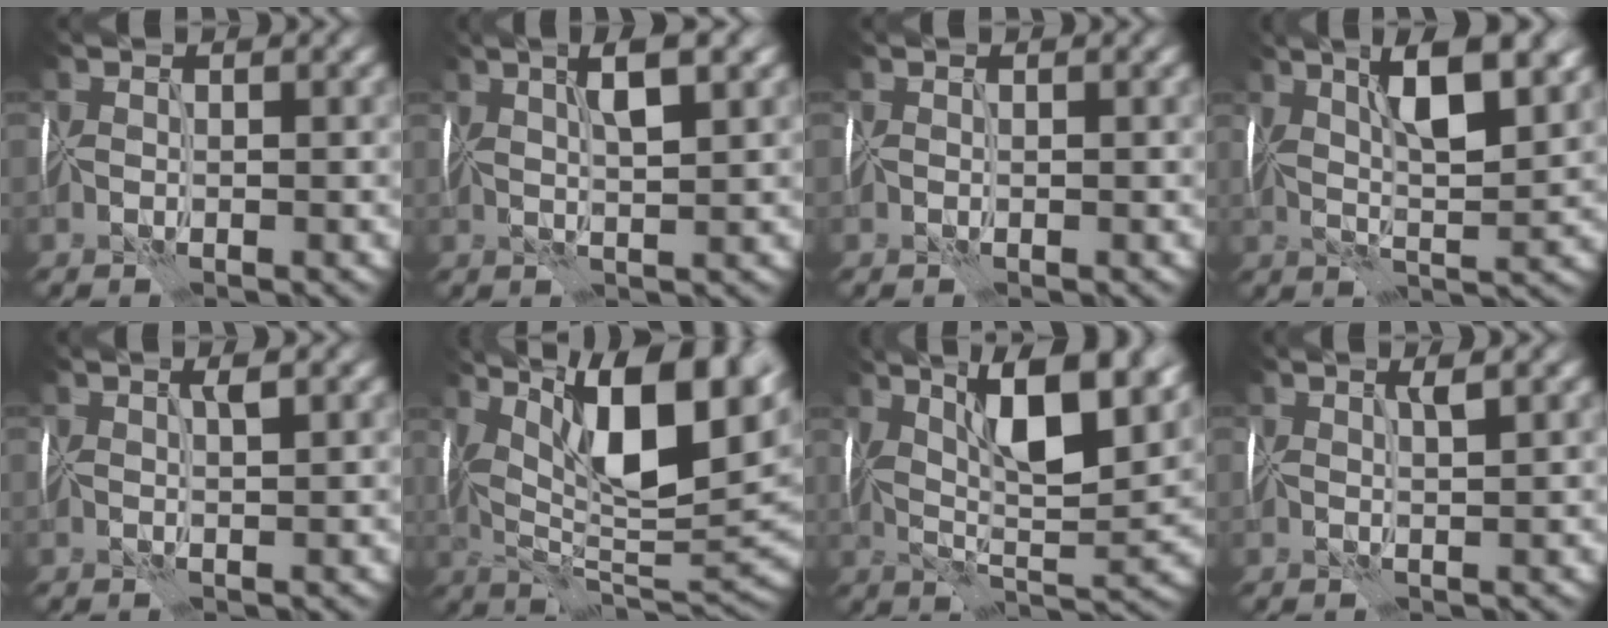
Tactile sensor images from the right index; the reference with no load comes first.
{"total": 3.7, "force": [2.1, 0.2, 3.1], "torque": [-0.047, 0.015, 0.028]}
{"total": 0.0}
{"total": 7.3, "force": [3.1, 1.9, 6.3], "torque": [-0.100, 0.009, 0.049]}
{"total": 1.2, "force": [0.8, -0.2, 0.8], "torque": [-0.009, 0.008, 0.013]}
{"total": 13.8, "force": [5.5, 5.5, 11.3], "torque": [-0.185, 0.013, 0.089]}
{"total": 10.6, "force": [4.6, 3.4, 9.0], "torque": [-0.142, 0.002, 0.075]}
{"total": 1.3, "force": [1.0, -0.6, 0.6], "torque": [-0.007, 0.007, 0.015]}